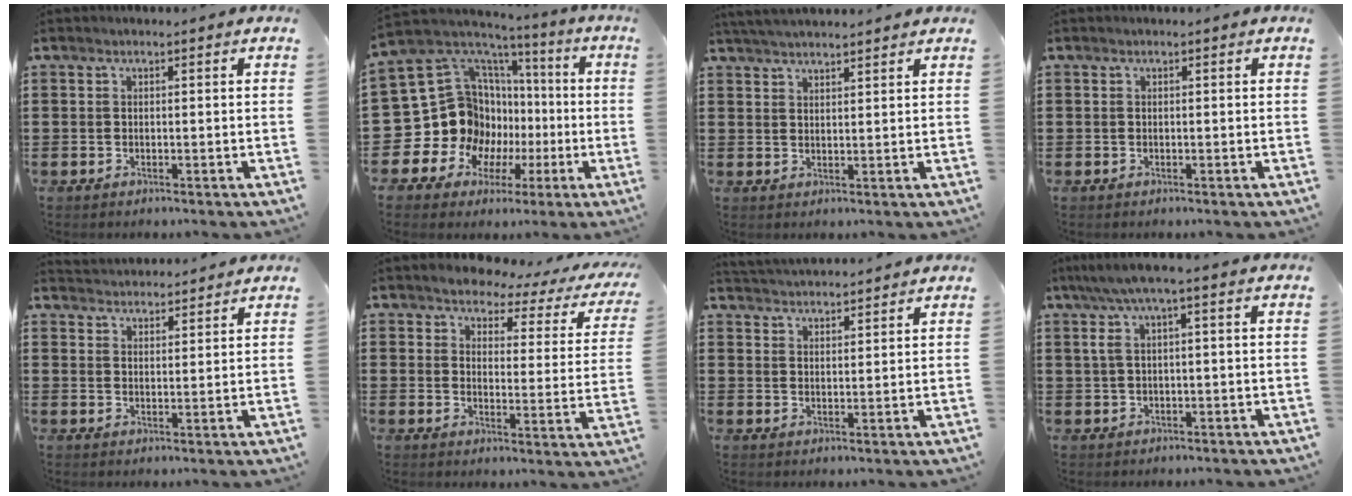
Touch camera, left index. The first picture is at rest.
{"total": 15.7, "force": [-1.3, 14.8, 5.3], "torque": [-0.152, -0.044, 0.010]}
{"total": 3.3, "force": [3.2, -0.2, 0.7], "torque": [-0.023, -0.004, 0.061]}
{"total": 0.0}
{"total": 3.0, "force": [3.0, 0.1, -0.4], "torque": [-0.002, -0.010, 0.057]}
{"total": 3.7, "force": [3.3, 1.3, 1.1], "torque": [-0.037, -0.022, 0.049]}
{"total": 3.0, "force": [3.0, -0.1, -0.1], "torque": [-0.008, -0.011, 0.056]}
{"total": 3.7, "force": [0.0, 0.6, 3.7], "torque": [-0.085, -0.004, -0.009]}